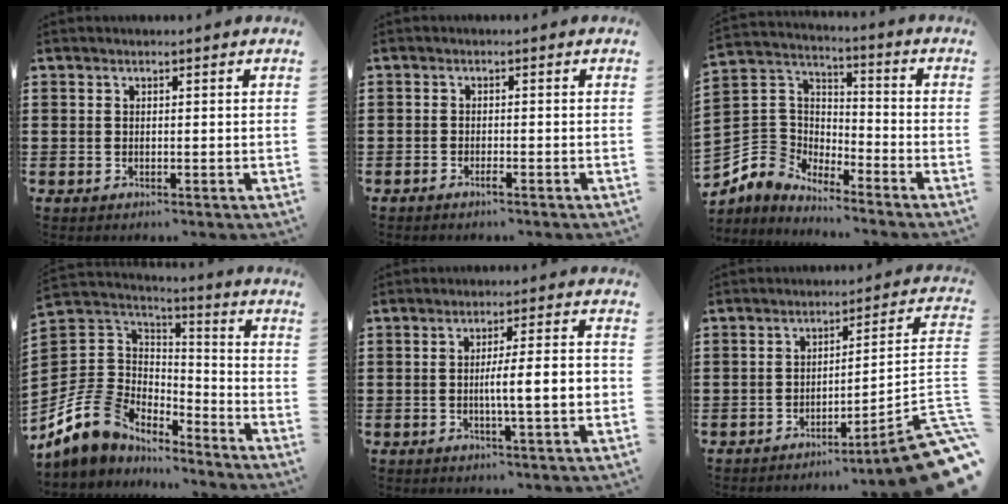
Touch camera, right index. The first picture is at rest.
{"total": 1.1, "force": [-0.9, 0.1, 0.6], "torque": [-0.013, -0.003, -0.017]}
{"total": 4.7, "force": [-2.9, 3.6, -1.0], "torque": [-0.017, -0.002, -0.066]}
{"total": 9.9, "force": [-6.4, 7.1, 2.6], "torque": [-0.102, 0.011, -0.124]}
{"total": 6.7, "force": [-1.1, 0.4, 6.6], "torque": [-0.113, -0.002, -0.023]}
{"total": 8.9, "force": [-5.6, 0.9, 6.9], "torque": [-0.091, -0.004, -0.109]}